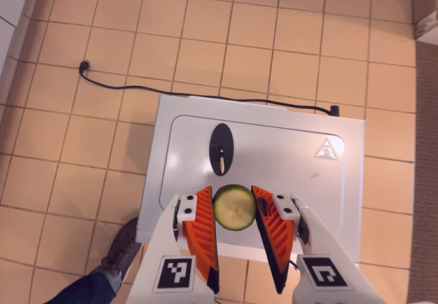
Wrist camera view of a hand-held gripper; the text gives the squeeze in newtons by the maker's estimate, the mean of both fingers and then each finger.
{"total": 7.0, "left": 6.4, "right": 7.6}